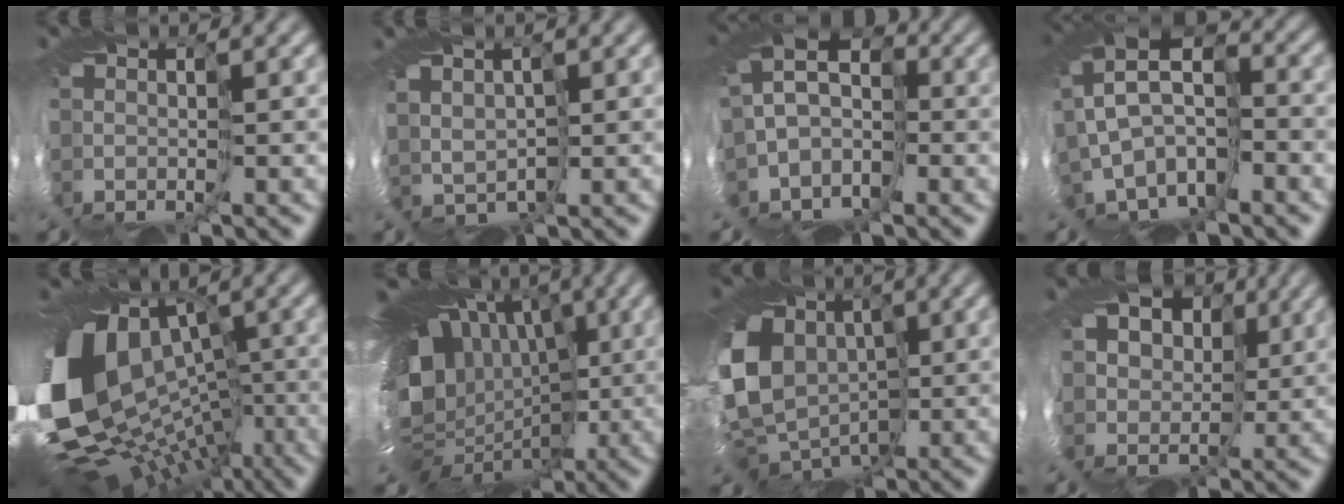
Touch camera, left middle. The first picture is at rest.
{"total": 1.4, "force": [0.8, 1.2, -0.2], "torque": [-0.010, 0.004, 0.023]}
{"total": 9.2, "force": [-2.3, 7.5, 4.8], "torque": [-0.098, 0.001, -0.048]}
{"total": 9.2, "force": [-1.1, 6.3, 6.6], "torque": [-0.148, 0.011, -0.007]}
{"total": 15.9, "force": [-2.2, 12.1, 10.1], "torque": [-0.211, -0.029, 0.000]}
{"total": 17.2, "force": [1.2, 13.2, 11.0], "torque": [-0.169, 0.010, 0.013]}
{"total": 14.4, "force": [0.1, 11.9, 8.0], "torque": [-0.183, -0.010, -0.004]}
{"total": 12.4, "force": [5.5, 9.8, 5.2], "torque": [-0.102, 0.040, 0.089]}